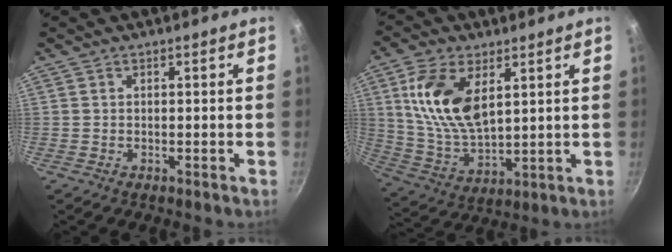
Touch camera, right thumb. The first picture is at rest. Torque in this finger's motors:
{"motor_torque": [-0.99, 1.74, 1.42, 0.48, 0.36]}